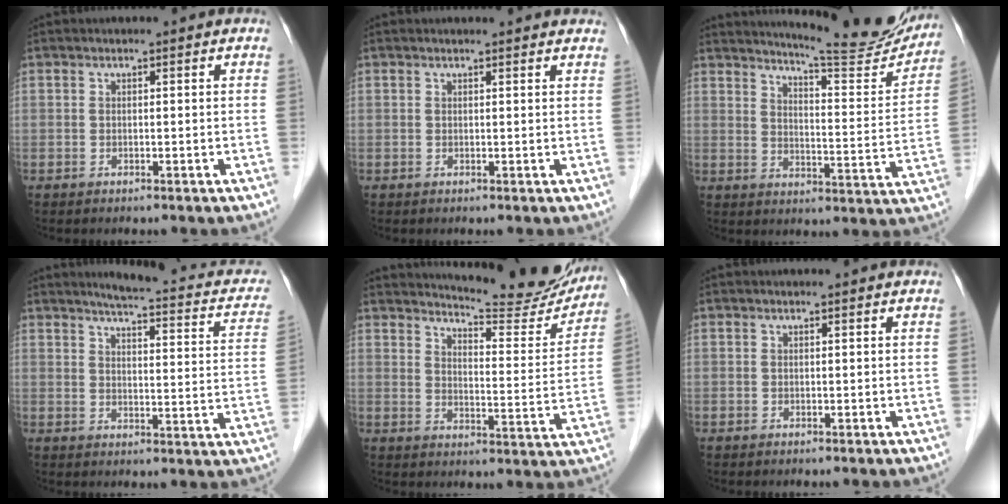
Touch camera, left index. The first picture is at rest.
{"total": 4.2, "force": [4.0, 0.5, 1.0], "torque": [-0.016, 0.011, 0.035]}
{"total": 17.9, "force": [16.8, 1.0, 6.2], "torque": [-0.089, -0.068, 0.209]}
{"total": 14.7, "force": [11.9, 3.2, 8.0], "torque": [-0.090, -0.005, 0.122]}
{"total": 15.7, "force": [15.1, 1.6, 4.0], "torque": [-0.050, -0.061, 0.180]}
{"total": 0.9, "force": [0.9, 0.0, 0.2], "torque": [-0.011, 0.006, 0.011]}